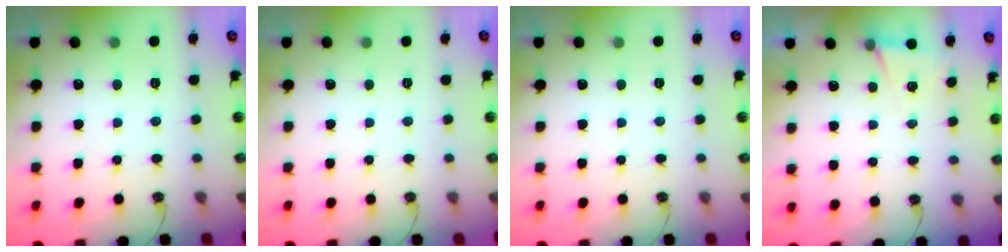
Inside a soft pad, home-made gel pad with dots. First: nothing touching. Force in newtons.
{"total": 0.0}
{"total": 0.0}
{"total": 4.9, "press": 2.2, "slide": 4.4}